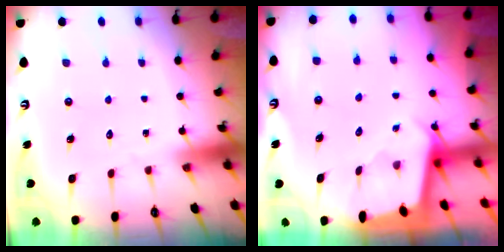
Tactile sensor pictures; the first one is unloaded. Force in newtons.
{"total": 1.9, "press": 1.9, "slide": 0.2}